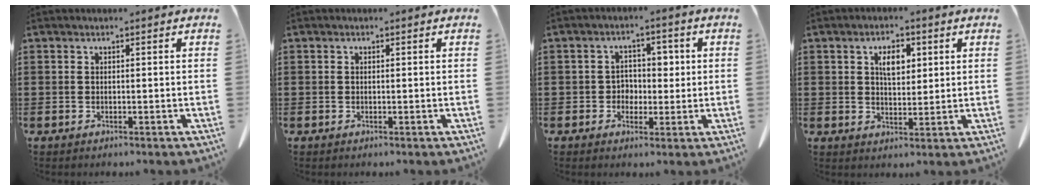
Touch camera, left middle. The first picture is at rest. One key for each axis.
{"total": 0.0}
{"total": 3.3, "fx": 0.3, "fy": 3.0, "fz": 1.4, "tx": -0.040, "ty": 0.012, "tz": -0.001}
{"total": 4.3, "fx": 1.8, "fy": 2.2, "fz": 3.2, "tx": -0.046, "ty": 0.000, "tz": 0.025}